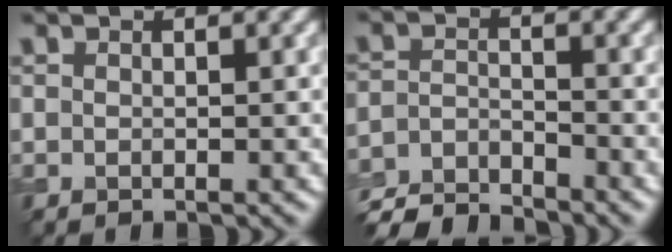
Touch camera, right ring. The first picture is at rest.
{"total": 4.8, "force": [-4.5, 1.1, 1.3], "torque": [-0.026, -0.010, -0.094]}